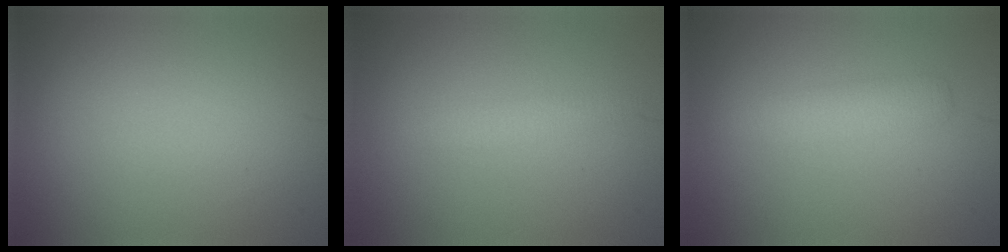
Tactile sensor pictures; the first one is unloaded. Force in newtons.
{"total": 1.4, "press": 1.4, "slide": 0.1}
{"total": 2.3, "press": 2.3, "slide": 0.0}